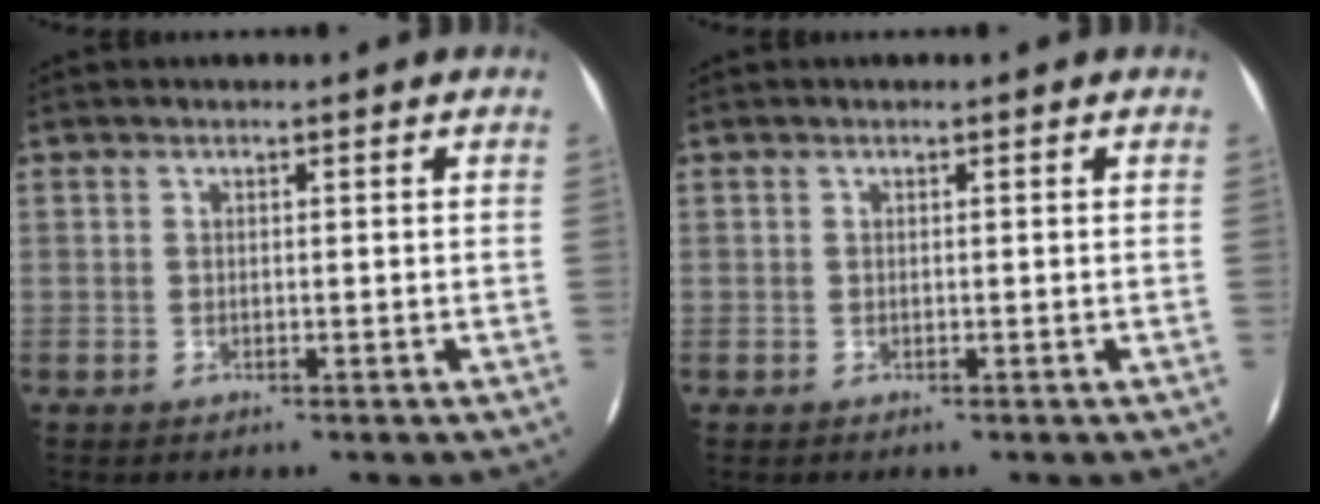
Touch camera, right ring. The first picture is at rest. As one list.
[{"total": 0.0}]